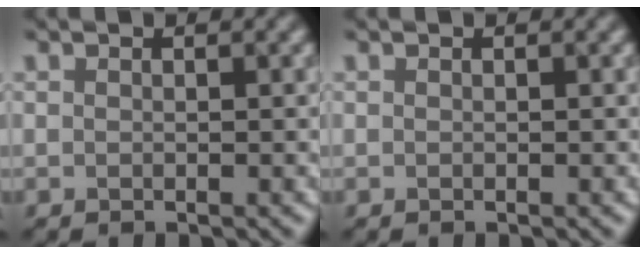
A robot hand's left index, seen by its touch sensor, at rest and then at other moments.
{"total": 0.0}